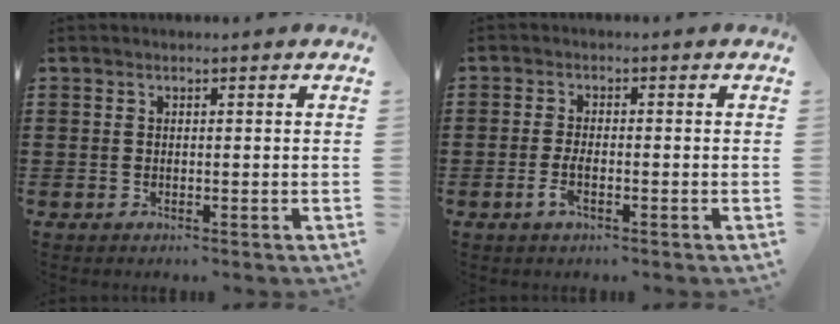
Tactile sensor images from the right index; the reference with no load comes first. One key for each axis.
{"total": 2.7, "fx": -1.2, "fy": 0.5, "fz": 2.3, "tx": -0.056, "ty": -0.007, "tz": -0.024}